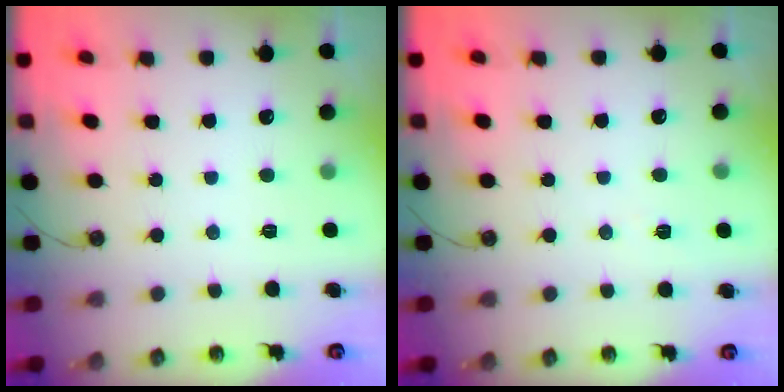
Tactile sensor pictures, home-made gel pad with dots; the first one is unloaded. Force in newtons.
{"total": 2.3, "press": 1.3, "slide": 1.9}